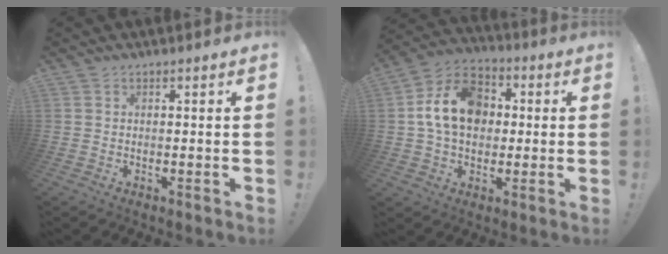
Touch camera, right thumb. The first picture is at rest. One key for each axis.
{"total": 16.5, "fx": 2.1, "fy": 12.6, "fz": 10.4, "tx": -0.172, "ty": 0.015, "tz": 0.049}